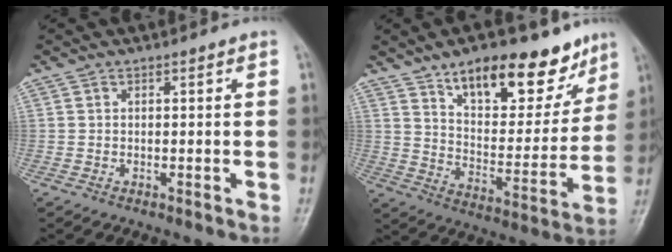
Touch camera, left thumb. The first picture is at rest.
{"total": 20.0, "force": [13.0, 9.0, 12.3], "torque": [-0.123, -0.064, 0.206]}